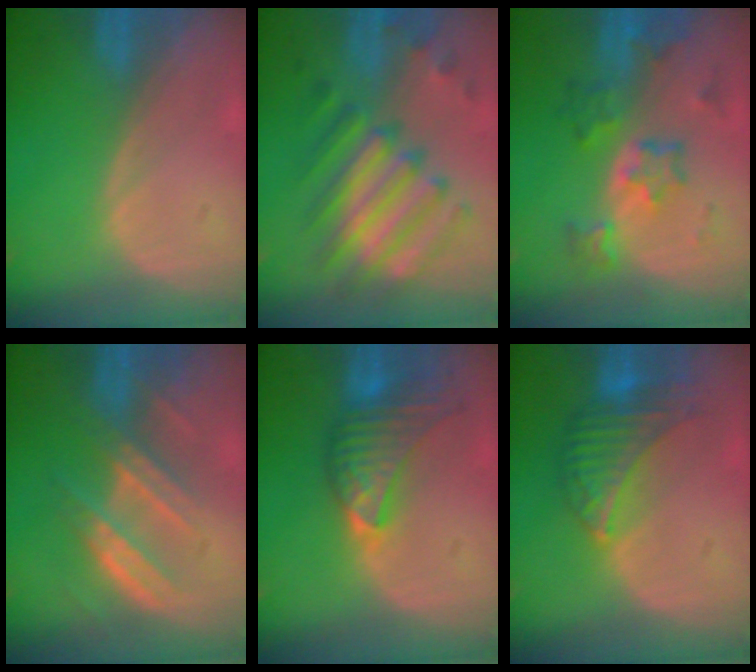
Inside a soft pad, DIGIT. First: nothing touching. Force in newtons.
{"total": 9.9, "press": 9.7, "slide": 2.2}
{"total": 7.0, "press": 6.7, "slide": 2.2}
{"total": 7.0, "press": 6.9, "slide": 1.4}
{"total": 7.4, "press": 7.4, "slide": 0.5}
{"total": 7.1, "press": 6.7, "slide": 2.2}